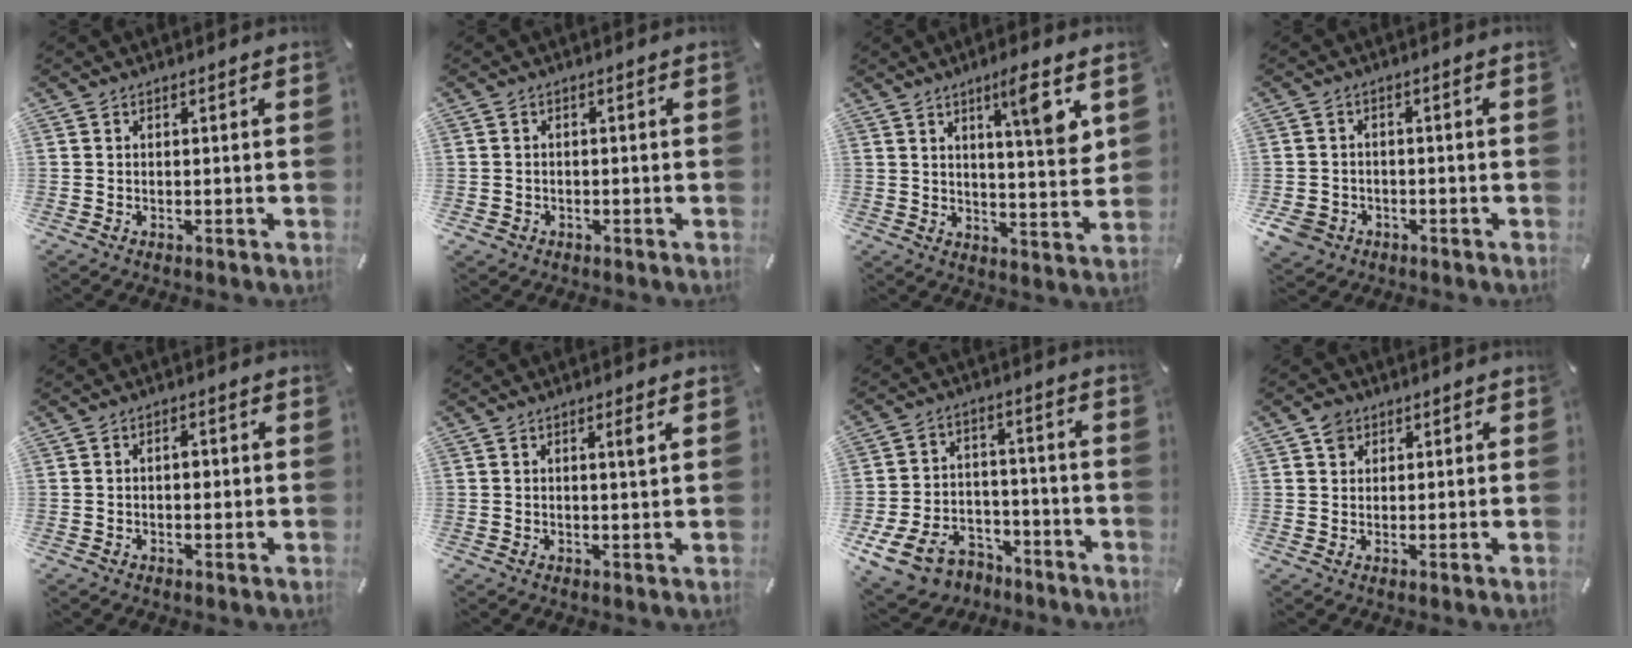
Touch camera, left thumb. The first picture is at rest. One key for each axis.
{"total": 1.2, "fx": -0.7, "fy": 1.0, "fz": 0.1, "tx": -0.003, "ty": 0.007, "tz": -0.017}
{"total": 9.5, "fx": 5.3, "fy": 0.8, "fz": 7.8, "tx": -0.115, "ty": -0.033, "tz": 0.077}
{"total": 4.8, "fx": -2.5, "fy": 3.9, "fz": 1.6, "tx": -0.050, "ty": 0.008, "tz": -0.050}
{"total": 2.1, "fx": 0.1, "fy": 1.3, "fz": 1.6, "tx": -0.025, "ty": -0.001, "tz": 0.000}
{"total": 2.2, "fx": 1.0, "fy": 0.0, "fz": 2.0, "tx": -0.034, "ty": -0.007, "tz": 0.014}
{"total": 12.0, "fx": -7.0, "fy": 8.3, "fz": 5.0, "tx": -0.101, "ty": 0.050, "tz": -0.123}
{"total": 3.1, "fx": 1.4, "fy": 2.7, "fz": 0.7, "tx": -0.003, "ty": -0.001, "tz": 0.023}